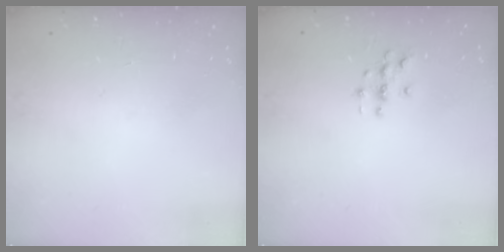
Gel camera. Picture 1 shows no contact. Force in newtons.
{"total": 3.2, "press": 3.2, "slide": 0.2}